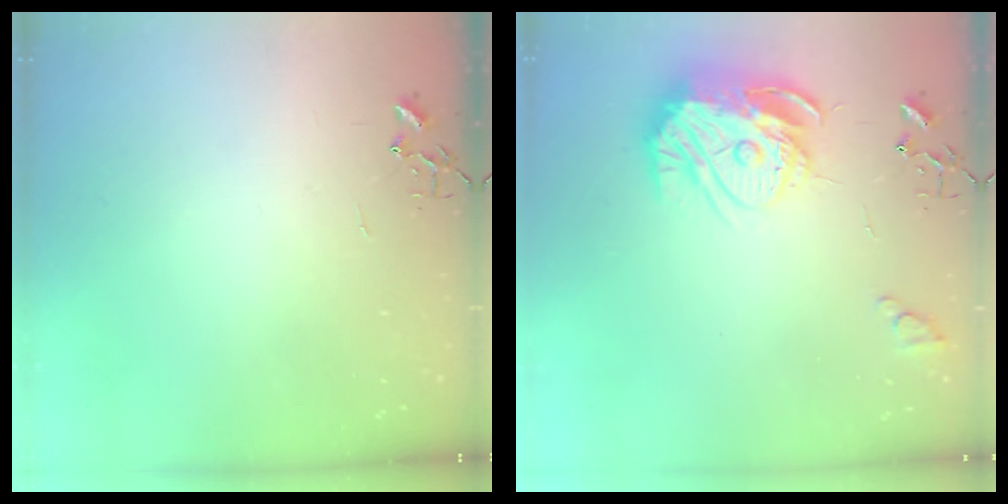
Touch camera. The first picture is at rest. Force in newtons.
{"total": 16.3, "press": 16.2, "slide": 1.6}